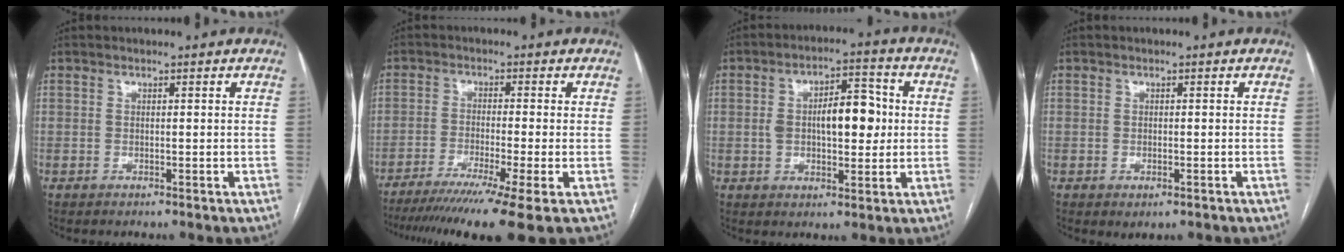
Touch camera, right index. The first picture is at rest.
{"total": 13.3, "force": [-9.7, -1.6, 9.0], "torque": [-0.129, -0.037, -0.151]}
{"total": 10.1, "force": [0.6, 4.2, 9.1], "torque": [-0.146, 0.021, 0.012]}
{"total": 1.4, "force": [-0.6, 0.7, 1.1], "torque": [-0.015, -0.002, -0.002]}